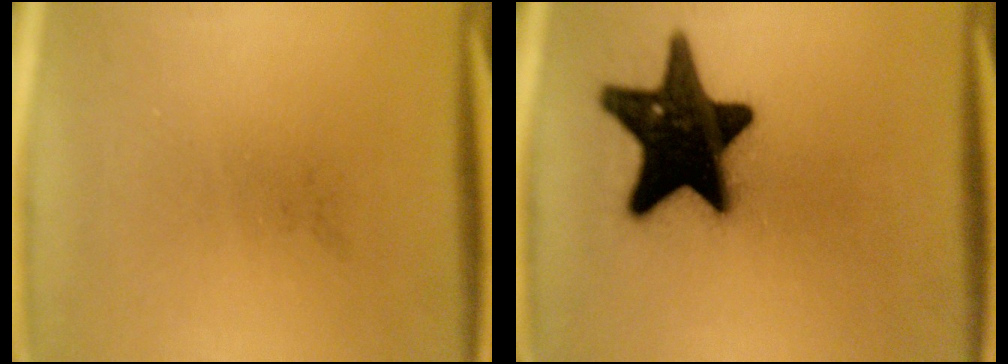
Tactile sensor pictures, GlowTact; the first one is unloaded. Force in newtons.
{"total": 18.9}